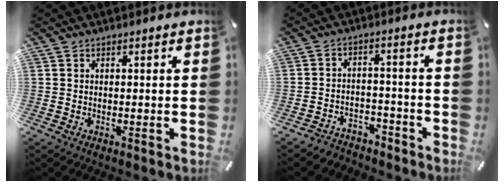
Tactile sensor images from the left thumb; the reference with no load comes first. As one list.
[{"total": 3.8, "force": [-2.9, 2.3, 0.4], "torque": [-0.006, 0.012, -0.057]}]